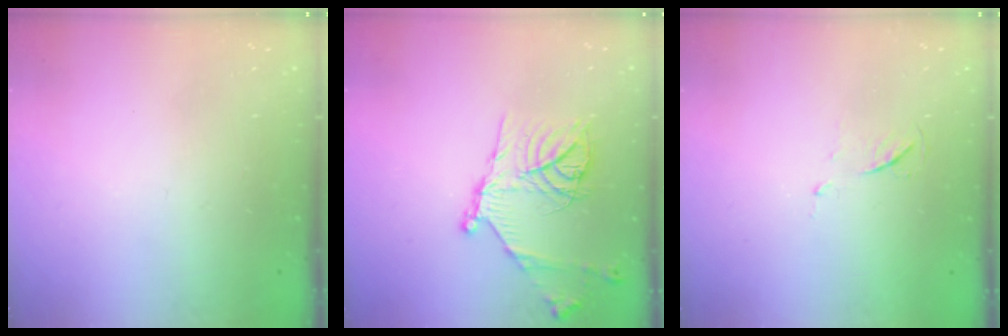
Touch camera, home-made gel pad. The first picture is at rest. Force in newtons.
{"total": 18.1, "press": 18.0, "slide": 1.7}
{"total": 4.9, "press": 4.9, "slide": 0.7}